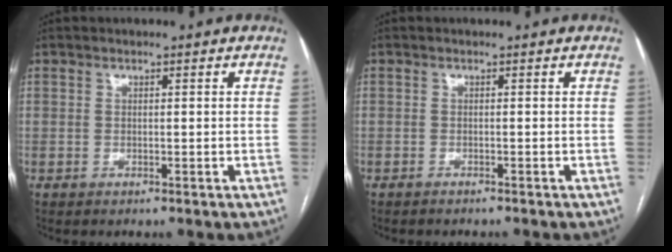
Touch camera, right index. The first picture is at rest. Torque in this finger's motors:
{"motor_torque": [-0.35, 0.11, -0.20, -0.10]}